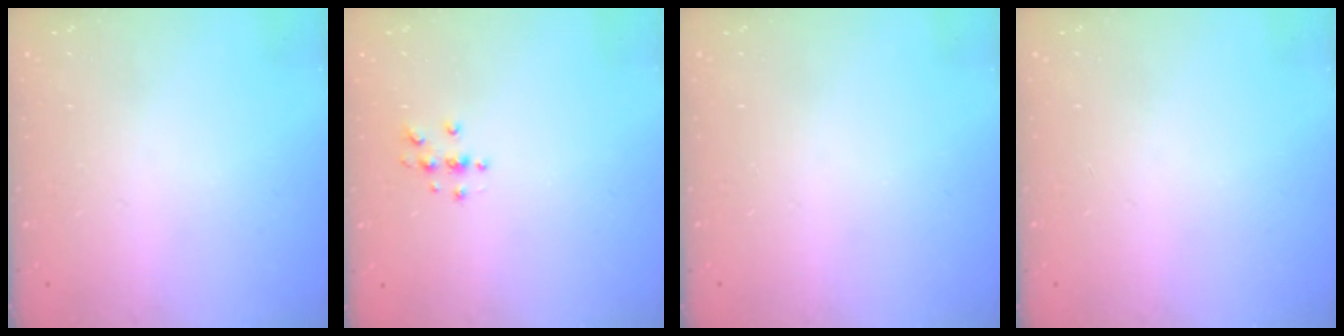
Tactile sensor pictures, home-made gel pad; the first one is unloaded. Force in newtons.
{"total": 3.7, "press": 3.7, "slide": 0.4}
{"total": 0.0}
{"total": 0.0}